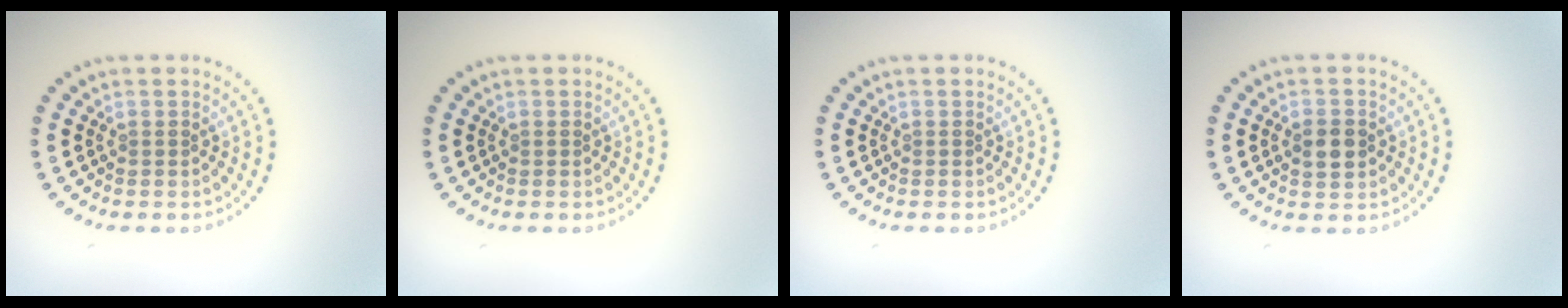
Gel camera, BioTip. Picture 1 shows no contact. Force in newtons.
{"total": 0.0}
{"total": 0.0}
{"total": 2.6, "press": 2.6, "slide": 0.0}